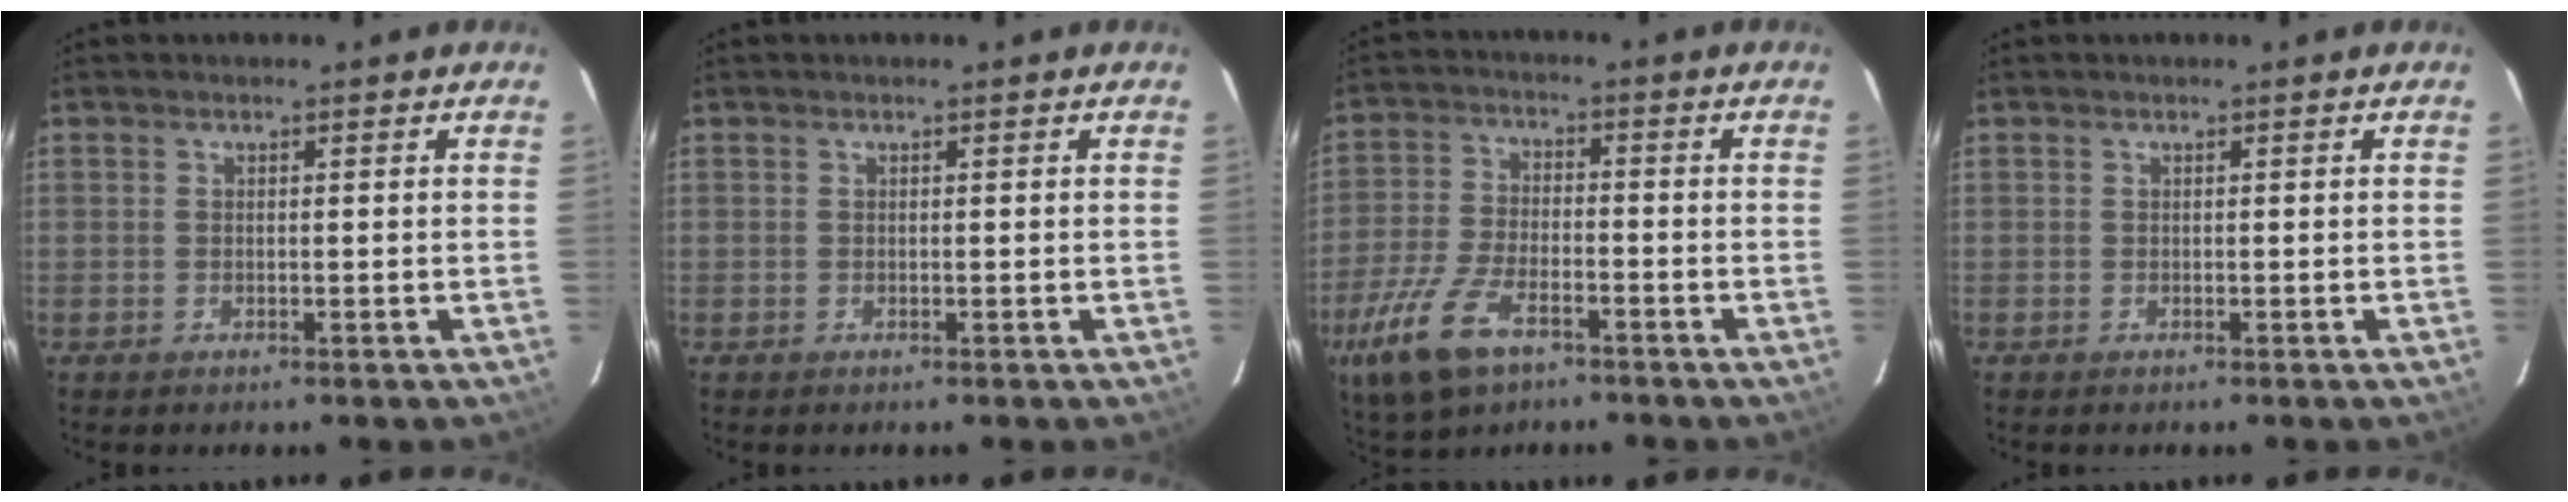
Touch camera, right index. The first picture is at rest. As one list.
[{"total": 0.0}, {"total": 13.6, "force": [-7.9, 6.3, 9.1], "torque": [-0.216, -0.024, -0.151]}, {"total": 0.0}]